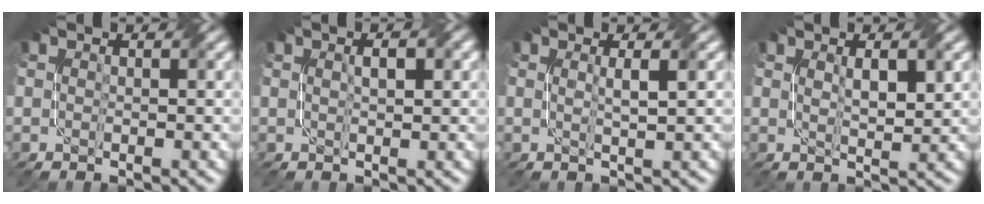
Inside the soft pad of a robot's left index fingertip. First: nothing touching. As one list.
[{"total": 2.0, "force": [0.7, 0.6, 1.7], "torque": [-0.018, -0.004, 0.008]}, {"total": 1.4, "force": [0.3, 0.2, 1.3], "torque": [-0.023, 0.004, 0.003]}, {"total": 2.4, "force": [0.8, 0.6, 2.2], "torque": [-0.042, 0.000, 0.019]}]